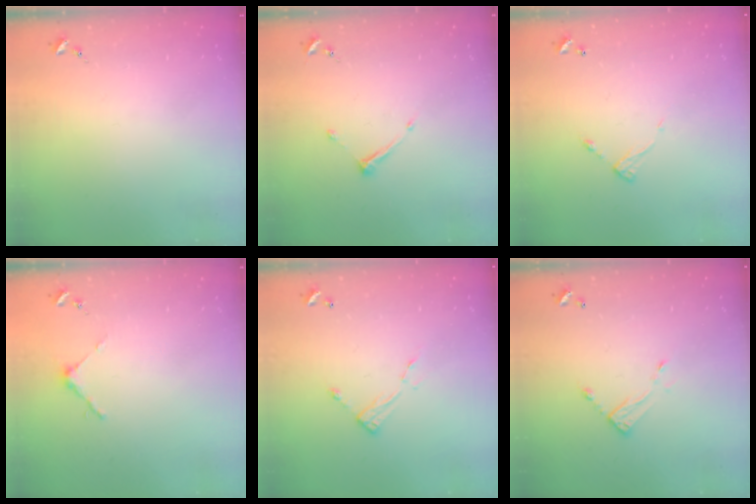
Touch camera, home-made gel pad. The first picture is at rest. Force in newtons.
{"total": 6.6, "press": 6.6, "slide": 0.3}
{"total": 6.4, "press": 6.4, "slide": 0.4}
{"total": 3.7, "press": 3.7, "slide": 0.3}
{"total": 6.4, "press": 6.4, "slide": 0.3}
{"total": 7.2, "press": 7.2, "slide": 0.3}